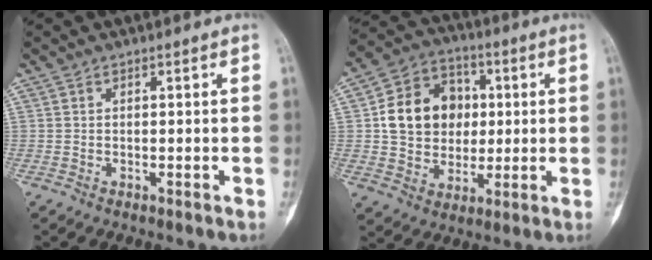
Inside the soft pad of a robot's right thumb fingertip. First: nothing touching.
{"total": 15.0, "force": [1.8, 12.5, 8.1], "torque": [-0.104, 0.014, 0.033]}